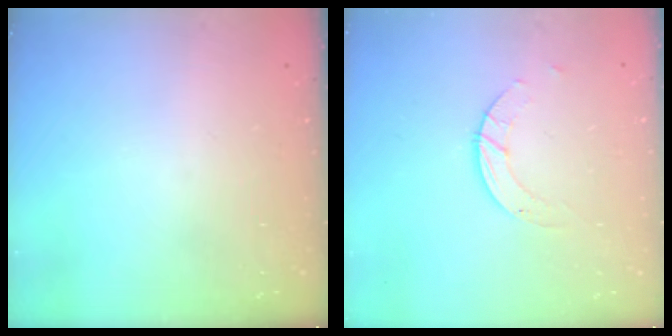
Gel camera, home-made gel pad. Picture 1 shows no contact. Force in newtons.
{"total": 2.8, "press": 2.8, "slide": 0.3}